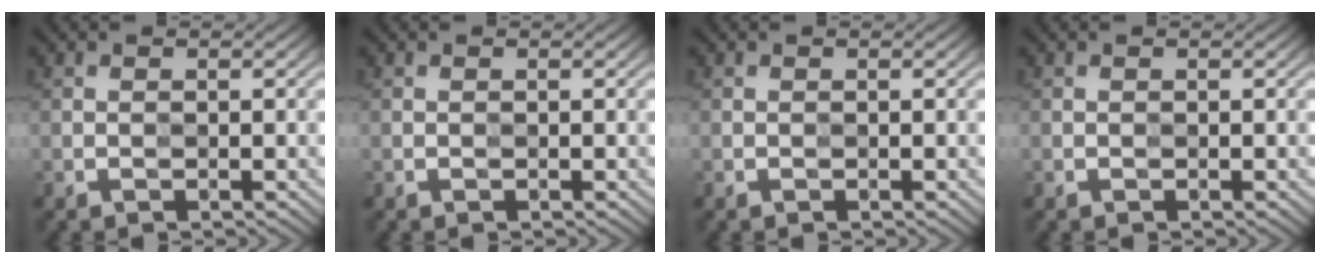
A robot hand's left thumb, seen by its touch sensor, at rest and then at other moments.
{"total": 0.0}
{"total": 0.0}
{"total": 0.0}